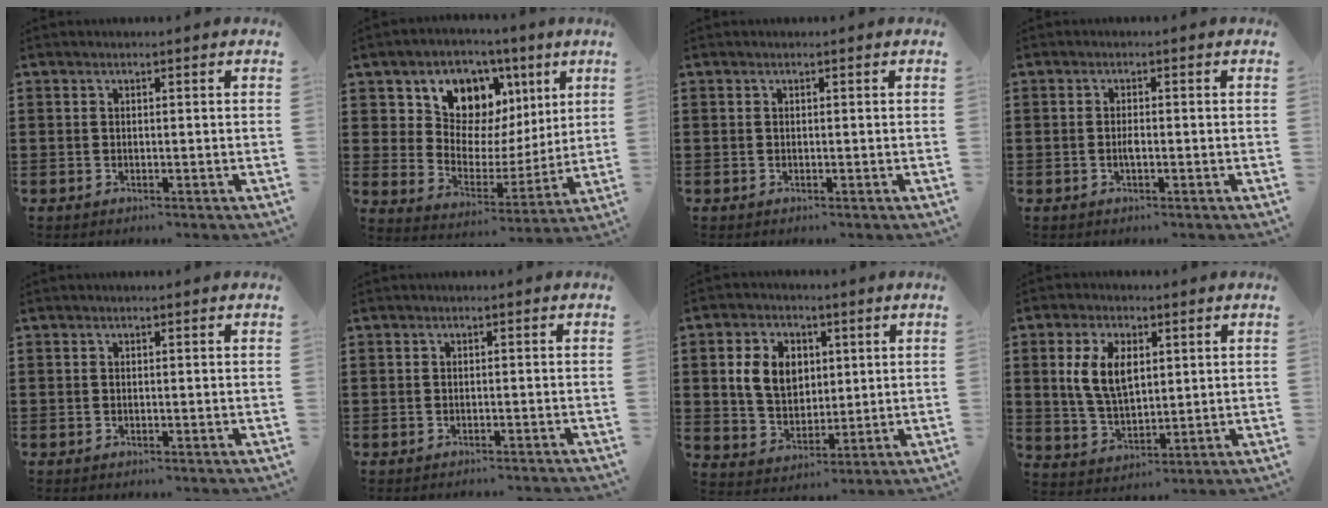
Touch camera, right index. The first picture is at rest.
{"total": 9.3, "force": [5.6, 6.6, 3.3], "torque": [-0.104, -0.037, 0.099]}
{"total": 0.0}
{"total": 1.3, "force": [-0.4, 0.5, 1.2], "torque": [-0.022, 0.001, -0.008]}
{"total": 0.0}
{"total": 0.8, "force": [-0.8, 0.0, -0.1], "torque": [0.000, 0.001, -0.017]}
{"total": 7.5, "force": [1.8, 5.8, 4.4], "torque": [-0.112, 0.012, 0.026]}
{"total": 7.7, "force": [2.1, 4.4, 5.9], "torque": [-0.141, 0.010, 0.034]}